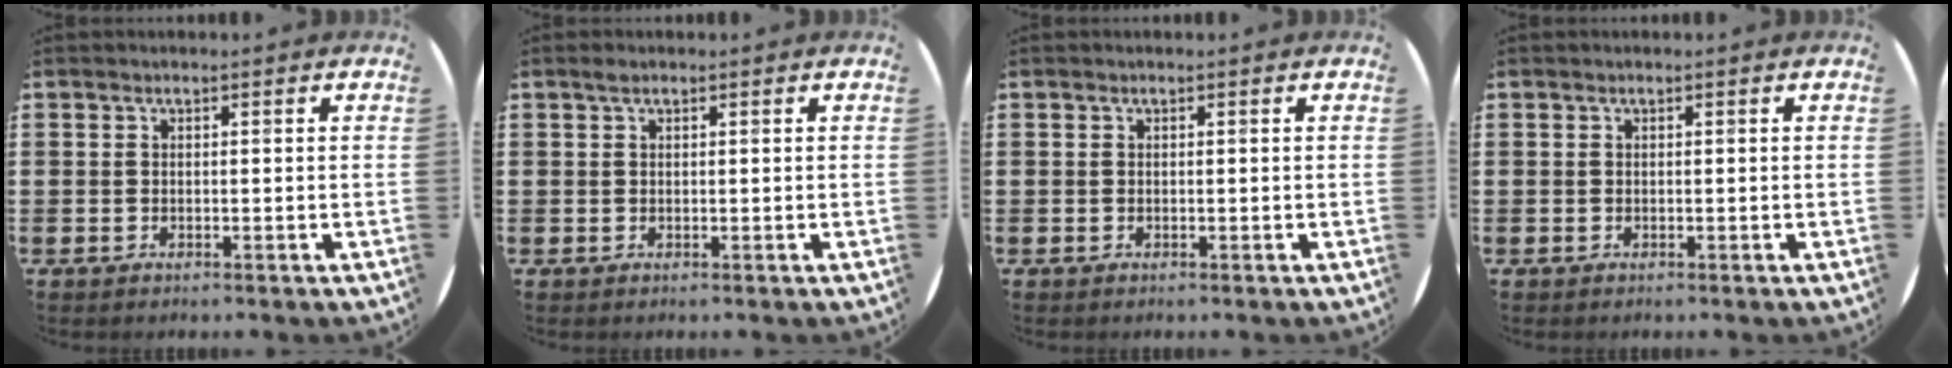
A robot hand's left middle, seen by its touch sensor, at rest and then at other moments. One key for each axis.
{"total": 0.8, "fx": 0.5, "fy": 0.4, "fz": 0.4, "tx": -0.002, "ty": 0.001, "tz": 0.008}
{"total": 0.0}
{"total": 0.0}